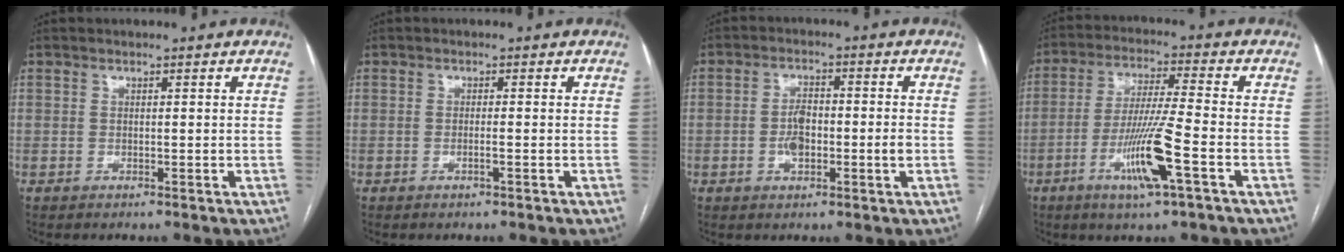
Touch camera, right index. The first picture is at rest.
{"total": 1.1, "force": [-0.5, -0.1, 1.0], "torque": [-0.020, 0.000, -0.008]}
{"total": 5.2, "force": [-1.1, 1.9, 4.8], "torque": [-0.098, 0.007, -0.019]}
{"total": 11.0, "force": [-4.4, -0.3, 10.1], "torque": [-0.197, -0.014, -0.084]}